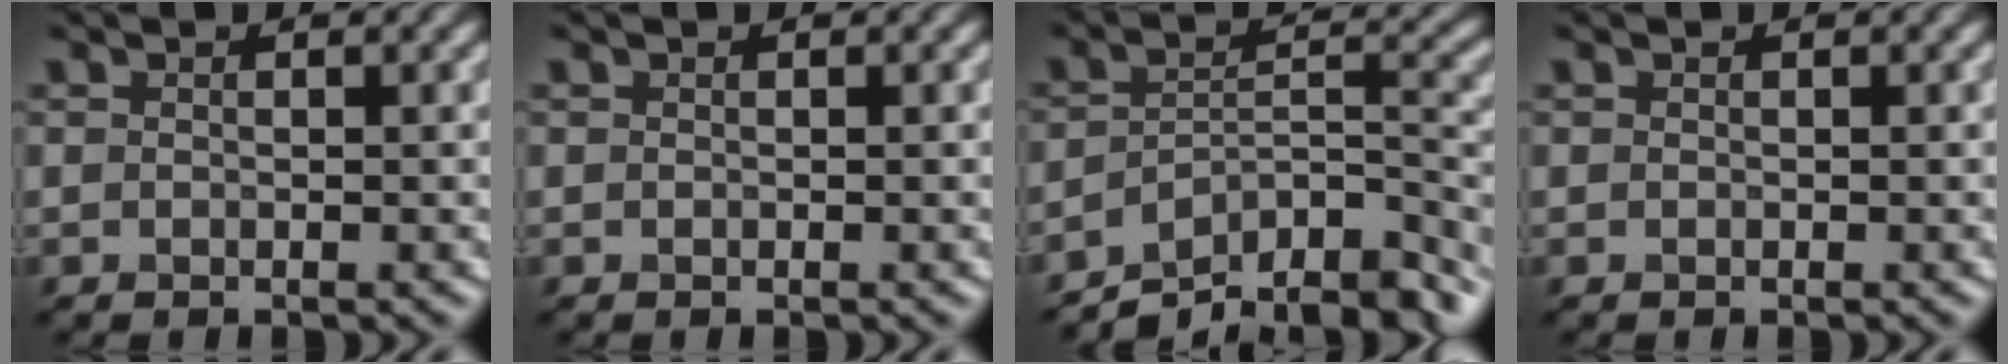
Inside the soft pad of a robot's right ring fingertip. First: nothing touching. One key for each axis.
{"total": 0.0}
{"total": 9.7, "fx": -7.4, "fy": 3.1, "fz": 5.4, "tx": -0.074, "ty": 0.000, "tz": -0.121}
{"total": 0.0}